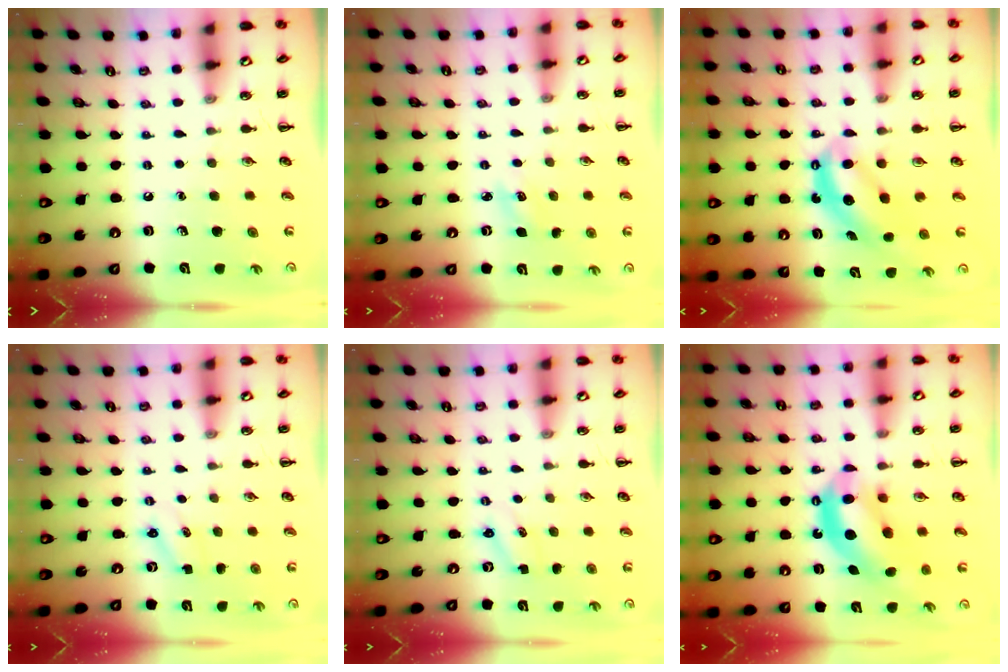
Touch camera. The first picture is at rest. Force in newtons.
{"total": 3.7, "press": 3.5, "slide": 1.1}
{"total": 6.2, "press": 6.1, "slide": 0.8}
{"total": 1.9, "press": 1.8, "slide": 0.6}
{"total": 1.9, "press": 1.8, "slide": 0.6}
{"total": 12.2, "press": 11.7, "slide": 3.3}